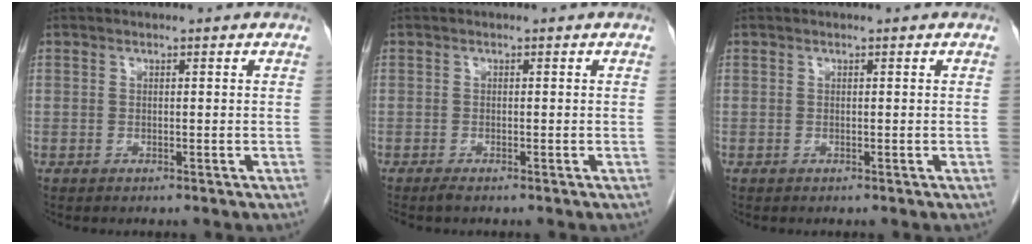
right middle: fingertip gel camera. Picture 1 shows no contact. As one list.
[{"total": 0.8, "force": [-0.6, -0.1, 0.4], "torque": [-0.013, -0.003, -0.013]}, {"total": 0.0}]